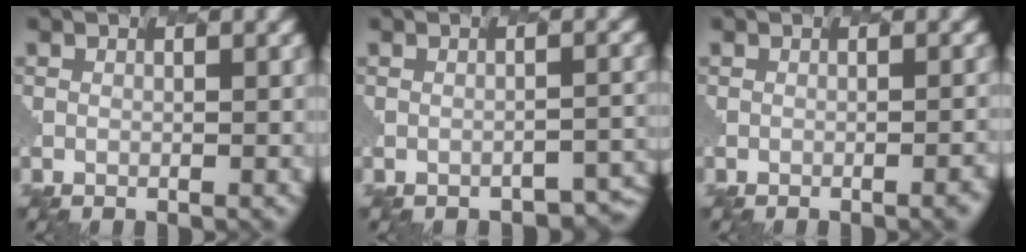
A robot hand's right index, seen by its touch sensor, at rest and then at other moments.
{"total": 3.0, "force": [-2.2, 0.9, 1.8], "torque": [-0.036, -0.008, -0.024]}
{"total": 3.0, "force": [-0.9, 1.3, 2.6], "torque": [-0.013, 0.002, -0.004]}